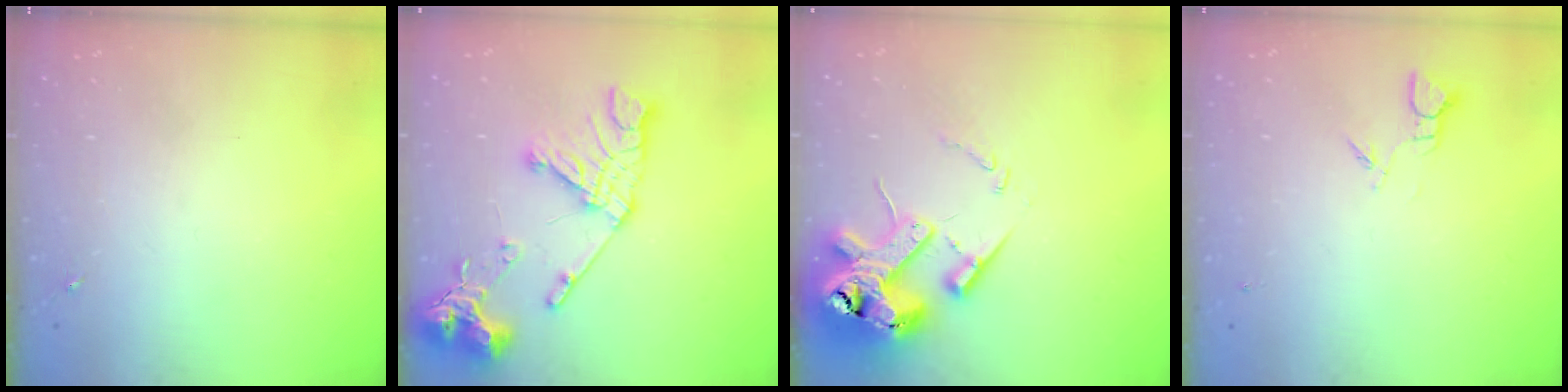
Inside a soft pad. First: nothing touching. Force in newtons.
{"total": 21.3, "press": 21.2, "slide": 2.3}
{"total": 17.3, "press": 17.1, "slide": 2.5}
{"total": 2.7, "press": 2.7, "slide": 0.3}